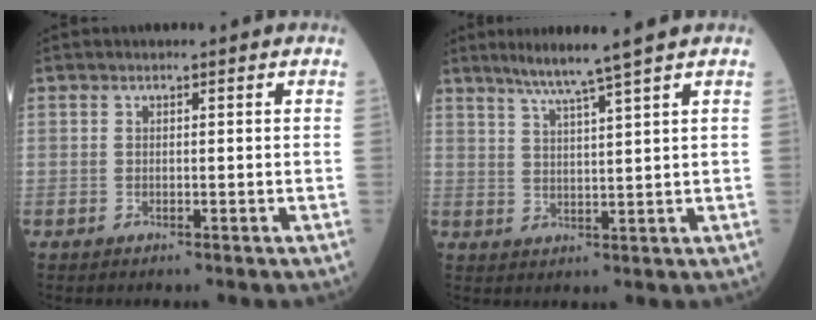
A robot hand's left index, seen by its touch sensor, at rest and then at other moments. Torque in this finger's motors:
{"motor_torque": [0.50, -0.50, 0.09, 0.08]}